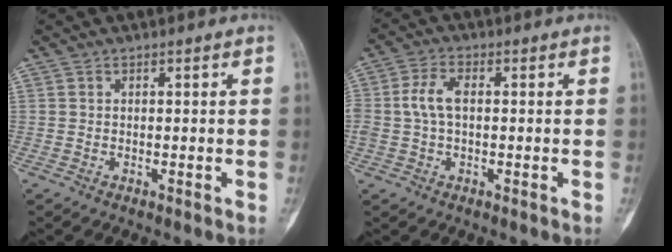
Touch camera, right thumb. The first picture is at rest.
{"total": 5.5, "force": [0.3, 3.1, 4.6], "torque": [-0.105, 0.014, 0.002]}